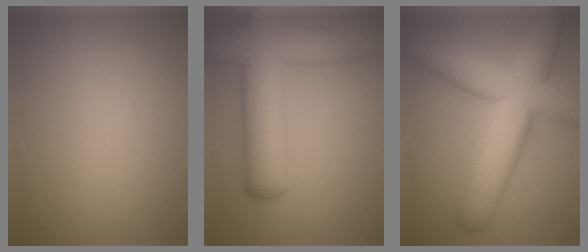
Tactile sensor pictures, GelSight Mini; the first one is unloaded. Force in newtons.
{"total": 10.2, "press": 10.2, "slide": 0.6}
{"total": 10.3, "press": 10.3, "slide": 0.4}